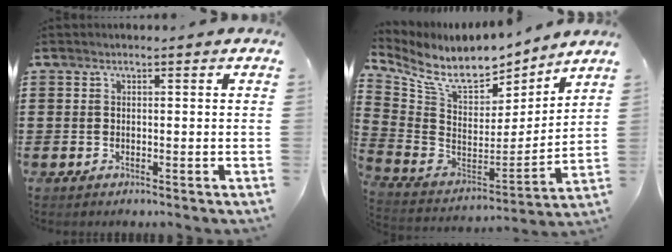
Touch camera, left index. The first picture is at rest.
{"total": 9.2, "force": [7.5, 3.4, 4.1], "torque": [-0.112, -0.059, 0.131]}